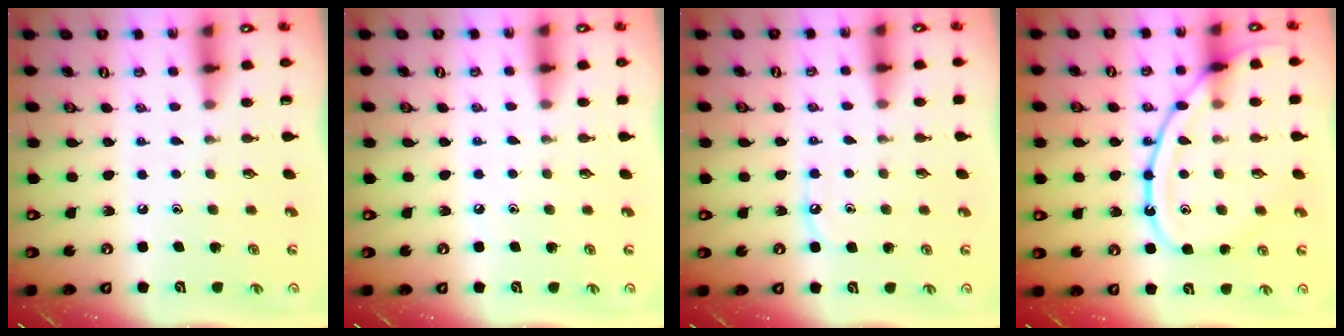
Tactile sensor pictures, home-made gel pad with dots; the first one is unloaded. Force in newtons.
{"total": 3.6, "press": 3.6, "slide": 0.5}
{"total": 5.4, "press": 5.3, "slide": 0.6}
{"total": 16.8, "press": 16.7, "slide": 1.4}